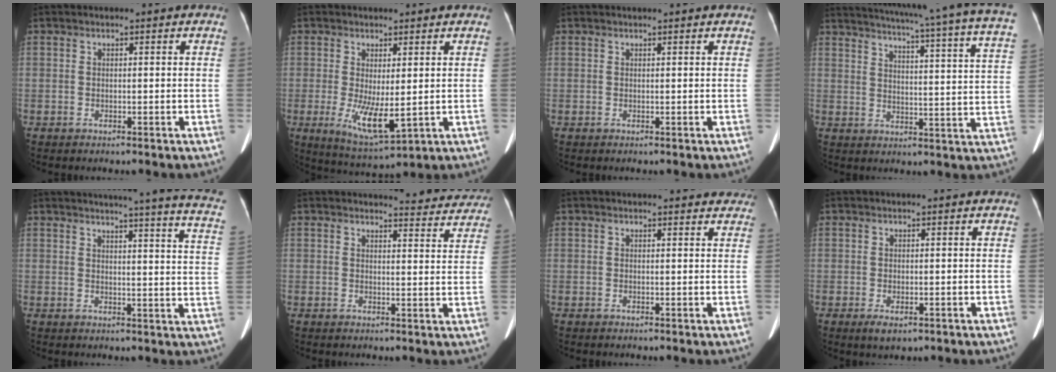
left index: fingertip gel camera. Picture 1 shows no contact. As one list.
[{"total": 7.1, "force": [-0.7, 2.1, 6.8], "torque": [-0.130, -0.025, 0.002]}, {"total": 1.3, "force": [1.2, 0.0, 0.4], "torque": [-0.007, 0.015, 0.018]}, {"total": 26.6, "force": [22.2, 0.2, 14.7], "torque": [-0.222, -0.051, 0.265]}, {"total": 19.7, "force": [17.1, -0.4, 9.8], "torque": [-0.124, -0.065, 0.182]}, {"total": 8.7, "force": [8.6, 1.3, 0.7], "torque": [0.012, -0.026, 0.076]}, {"total": 3.4, "force": [3.1, 1.3, 0.6], "torque": [-0.001, 0.002, 0.019]}, {"total": 2.4, "force": [-1.1, 1.1, 1.8], "torque": [-0.034, -0.003, -0.009]}]